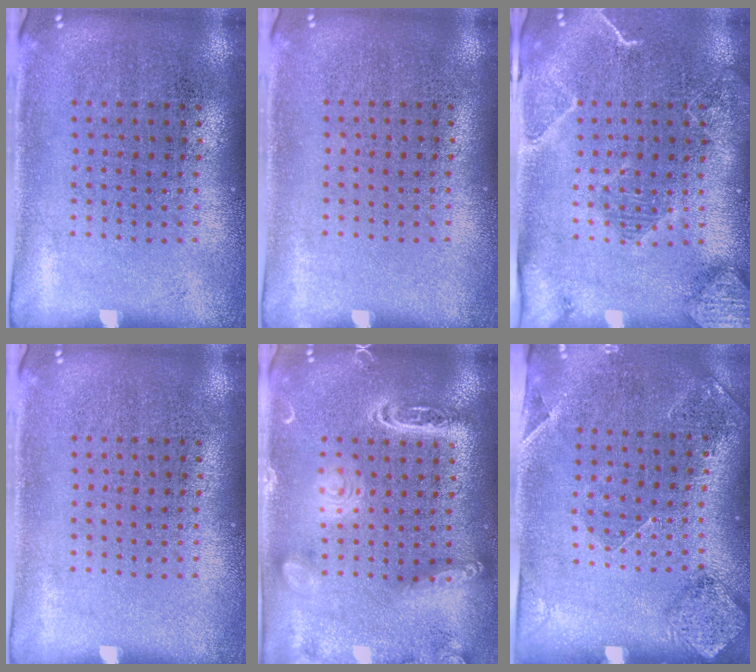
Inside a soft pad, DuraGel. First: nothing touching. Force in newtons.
{"total": 0.0}
{"total": 2.2, "press": 2.1, "slide": 0.6}
{"total": 0.0}
{"total": 2.1, "press": 2.1, "slide": 0.1}
{"total": 1.5, "press": 1.3, "slide": 0.8}